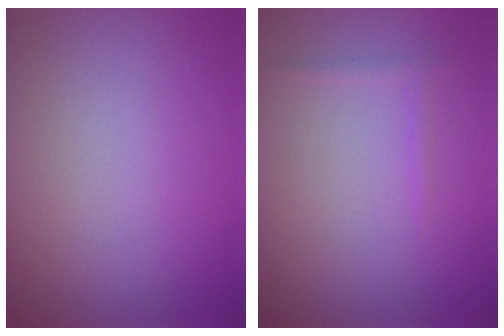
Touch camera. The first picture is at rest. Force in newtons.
{"total": 0.9, "press": 0.9, "slide": 0.1}